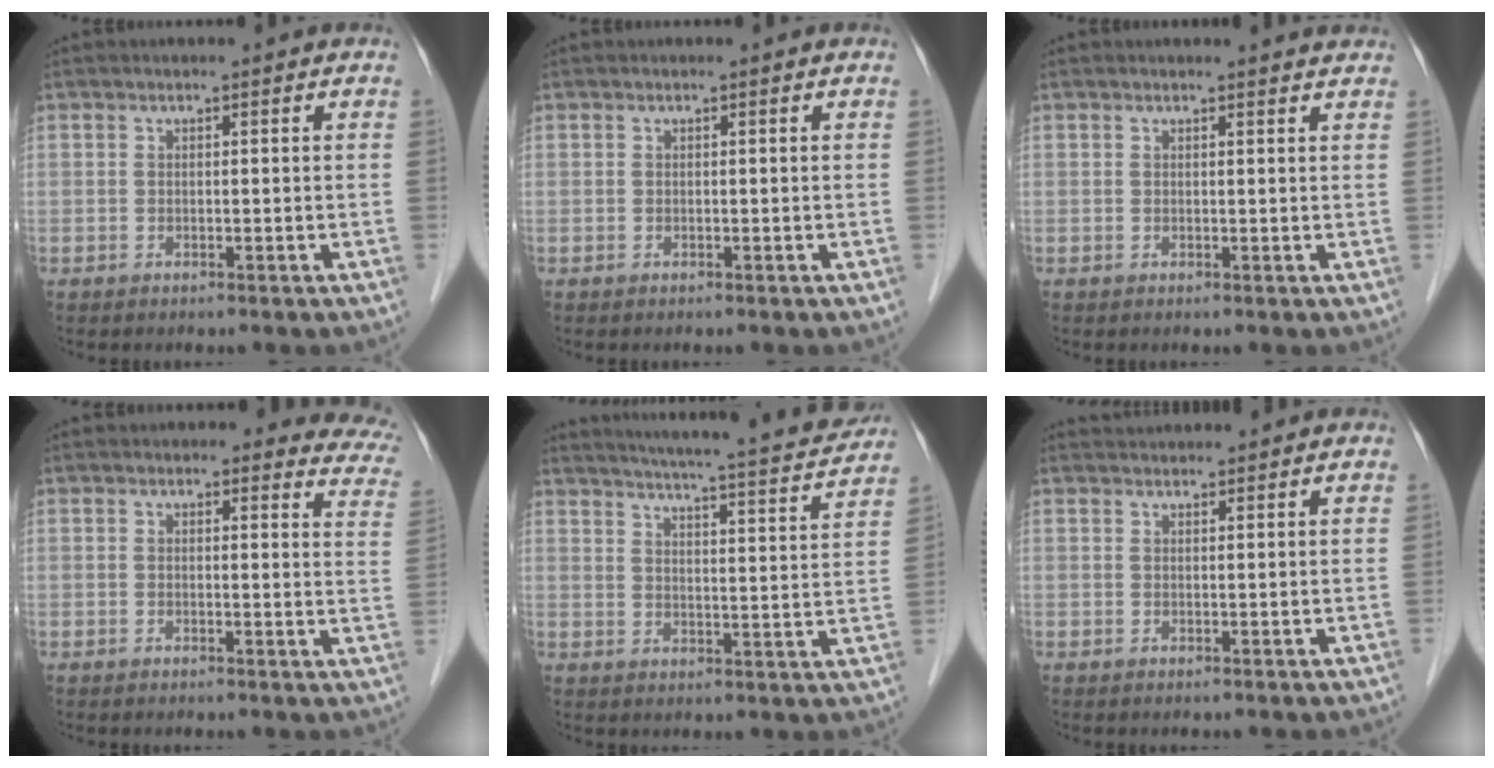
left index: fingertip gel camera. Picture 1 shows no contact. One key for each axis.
{"total": 0.0}
{"total": 3.0, "fx": 2.9, "fy": 0.1, "fz": 0.5, "tx": -0.011, "ty": 0.001, "tz": 0.023}
{"total": 10.1, "fx": 9.7, "fy": 2.5, "fz": 1.5, "tx": 0.031, "ty": -0.046, "tz": 0.061}
{"total": 19.2, "fx": 17.5, "fy": 1.3, "fz": 7.7, "tx": -0.119, "ty": -0.024, "tz": 0.222}
{"total": 3.9, "fx": 3.9, "fy": 0.3, "fz": 0.5, "tx": -0.012, "ty": 0.033, "tz": 0.058}